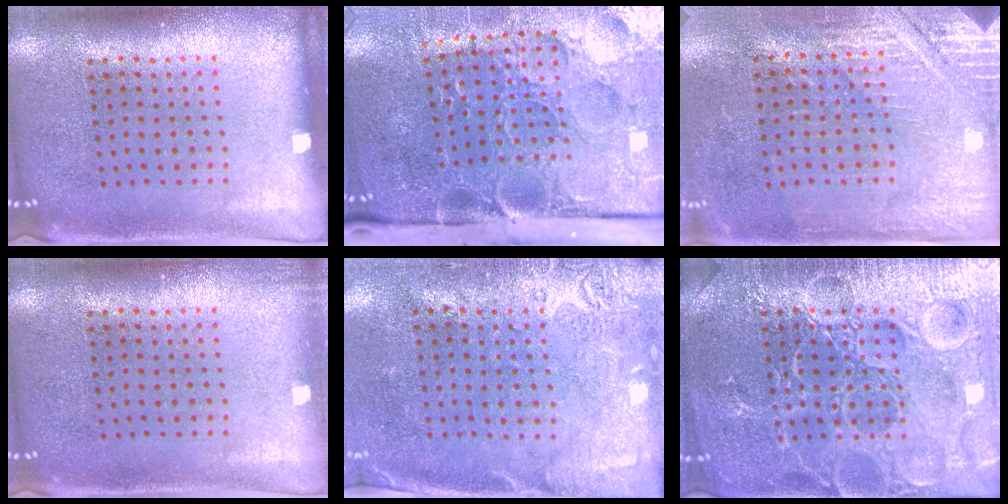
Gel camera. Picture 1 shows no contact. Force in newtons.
{"total": 5.3, "press": 4.0, "slide": 3.4}
{"total": 2.8, "press": 2.8, "slide": 0.5}
{"total": 0.7, "press": 0.7, "slide": 0.0}
{"total": 2.7, "press": 2.2, "slide": 1.6}
{"total": 7.4, "press": 7.4, "slide": 0.9}